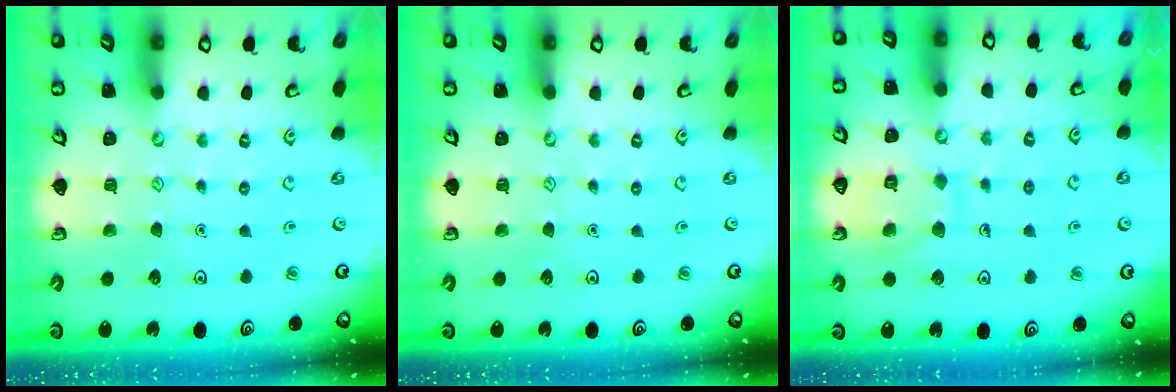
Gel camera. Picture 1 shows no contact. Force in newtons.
{"total": 0.0}
{"total": 9.8, "press": 9.8, "slide": 1.0}